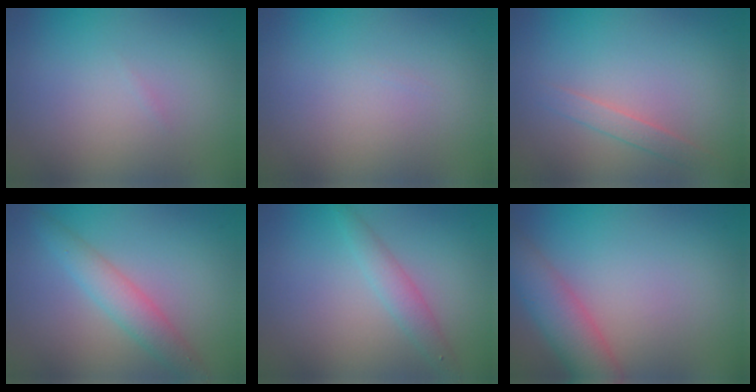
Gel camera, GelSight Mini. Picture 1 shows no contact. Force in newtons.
{"total": 0.0}
{"total": 1.3, "press": 1.3, "slide": 0.1}
{"total": 2.9, "press": 2.9, "slide": 0.1}
{"total": 1.9, "press": 1.9, "slide": 0.1}
{"total": 4.6, "press": 4.6, "slide": 0.3}